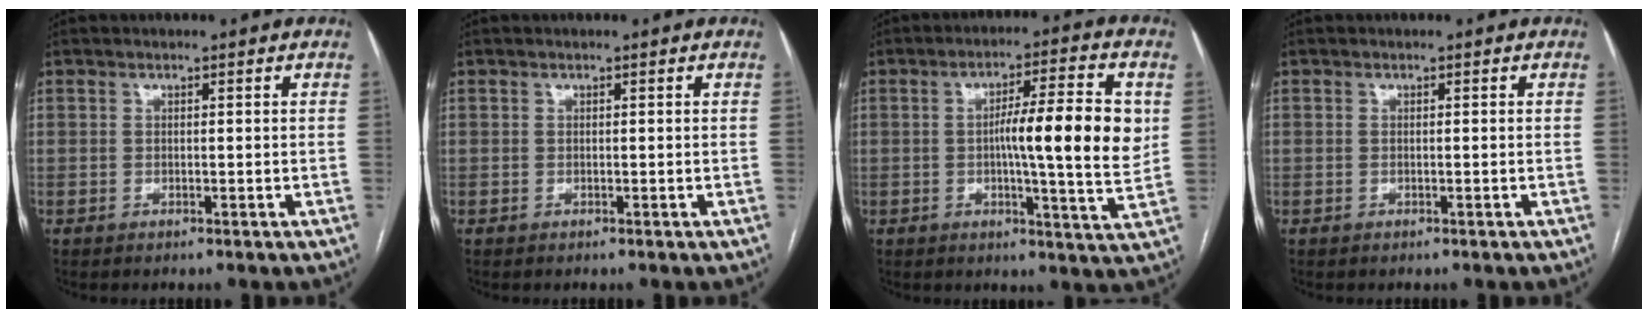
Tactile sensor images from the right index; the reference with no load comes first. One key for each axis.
{"total": 0.0}
{"total": 12.6, "fx": 0.9, "fy": 0.6, "fz": 12.6, "tx": -0.187, "ty": 0.004, "tz": 0.008}
{"total": 0.0}